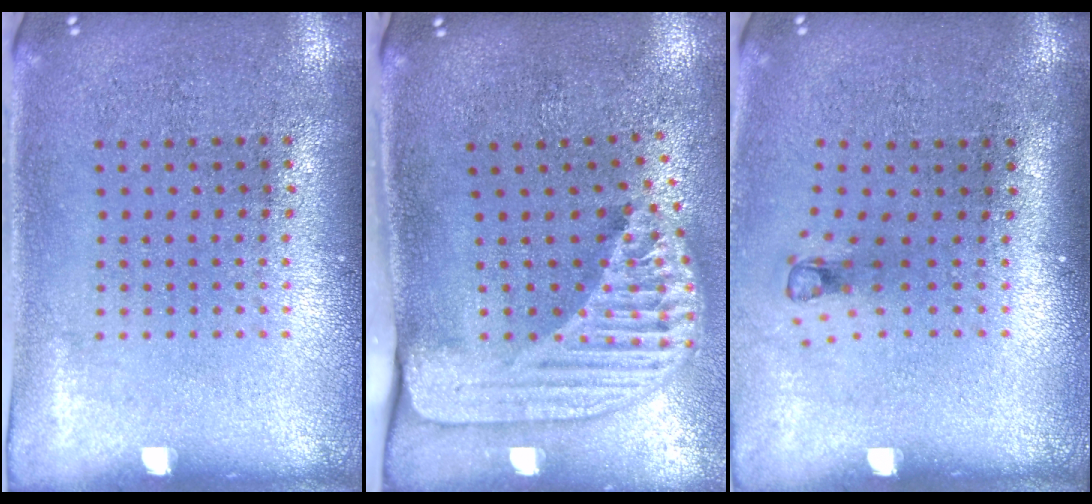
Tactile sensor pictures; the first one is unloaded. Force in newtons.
{"total": 2.4, "press": 1.8, "slide": 1.7}
{"total": 0.8, "press": 0.4, "slide": 0.7}